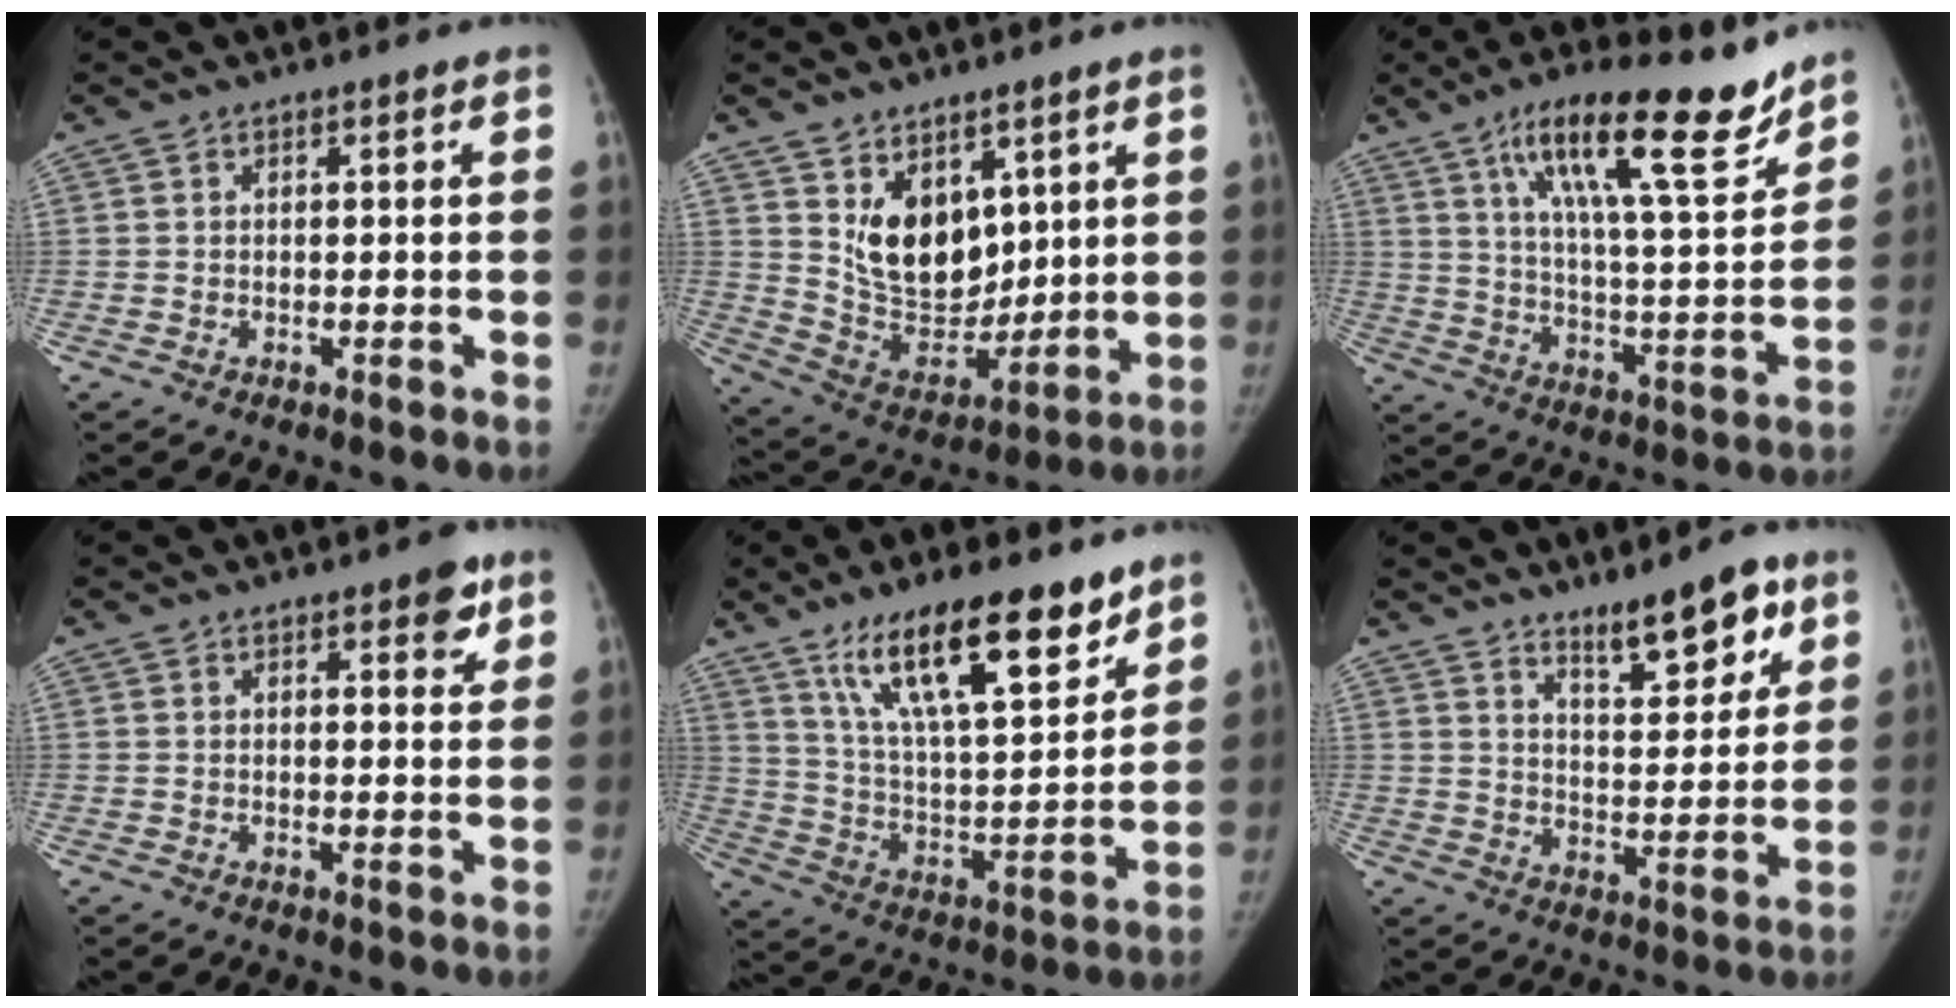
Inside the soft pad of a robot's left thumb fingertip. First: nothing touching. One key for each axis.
{"total": 13.6, "fx": 5.5, "fy": 9.1, "fz": 8.5, "tx": -0.094, "ty": -0.050, "tz": 0.123}
{"total": 20.7, "fx": 13.9, "fy": 4.5, "fz": 14.7, "tx": -0.207, "ty": -0.063, "tz": 0.225}
{"total": 4.3, "fx": 2.5, "fy": 1.8, "fz": 3.0, "tx": -0.020, "ty": -0.011, "tz": 0.027}
{"total": 21.0, "fx": 13.9, "fy": 6.3, "fz": 14.4, "tx": -0.209, "ty": -0.065, "tz": 0.245}
{"total": 11.0, "fx": 7.5, "fy": 3.5, "fz": 7.3, "tx": -0.082, "ty": -0.048, "tz": 0.121}